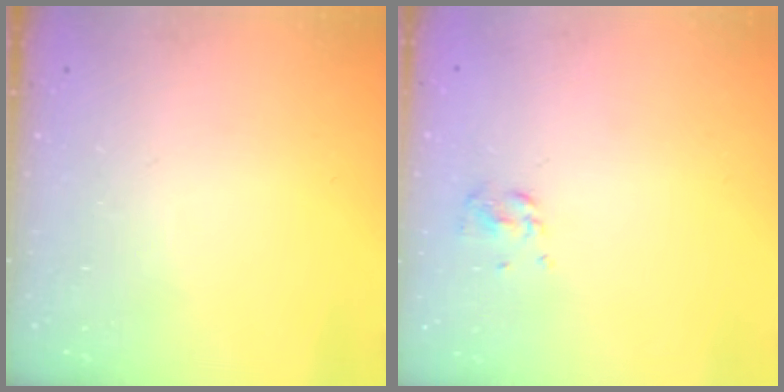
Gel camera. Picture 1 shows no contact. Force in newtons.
{"total": 2.7, "press": 2.5, "slide": 0.8}